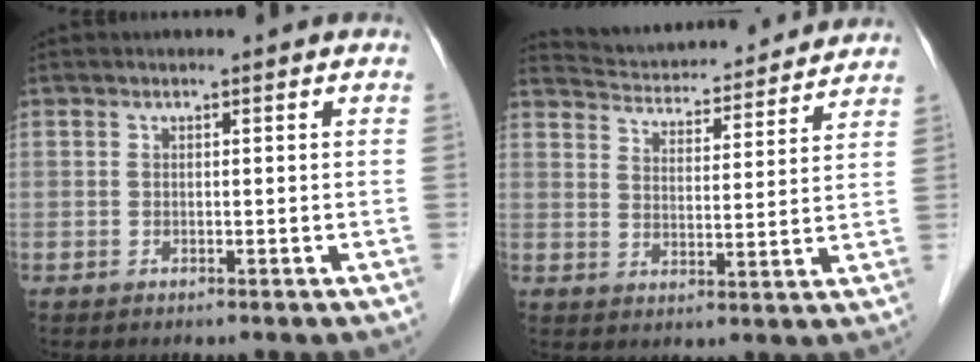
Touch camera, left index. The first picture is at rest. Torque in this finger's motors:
{"motor_torque": [-0.74, -1.15, 0.09, 0.03]}